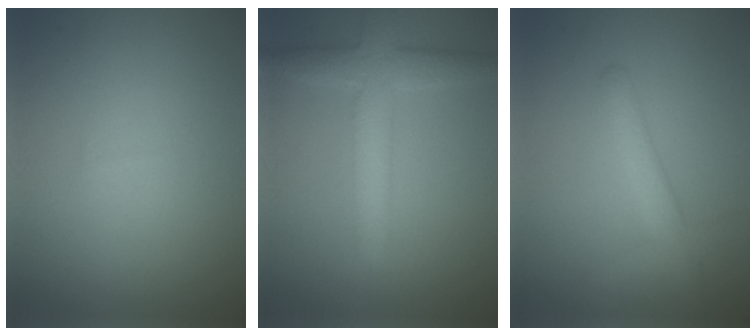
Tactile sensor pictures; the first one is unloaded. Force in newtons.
{"total": 4.7, "press": 4.7, "slide": 0.3}
{"total": 2.8, "press": 2.8, "slide": 0.1}